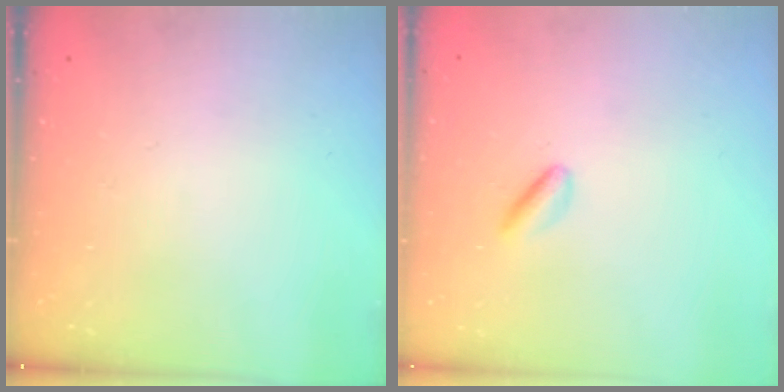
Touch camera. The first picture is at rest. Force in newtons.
{"total": 2.5, "press": 2.4, "slide": 0.8}